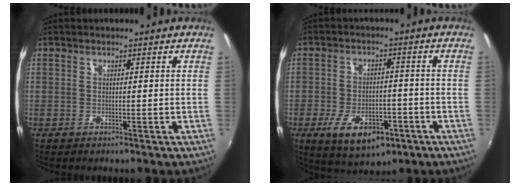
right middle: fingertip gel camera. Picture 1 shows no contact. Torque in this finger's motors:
{"motor_torque": [1.38, -0.76, 0.33, 0.14]}